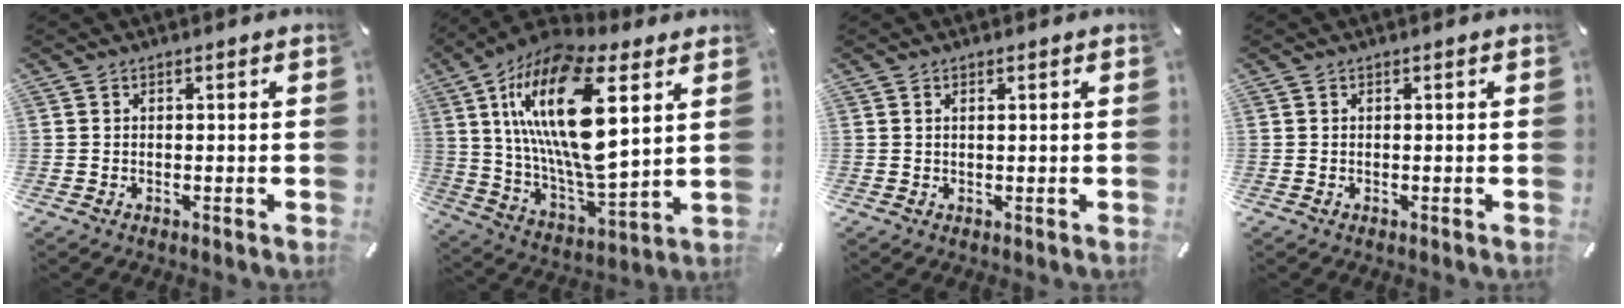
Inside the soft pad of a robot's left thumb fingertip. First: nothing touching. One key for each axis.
{"total": 24.4, "fx": 9.3, "fy": 9.8, "fz": 20.3, "tx": -0.430, "ty": -0.049, "tz": 0.150}
{"total": 0.8, "fx": 0.3, "fy": 0.2, "fz": 0.7, "tx": -0.012, "ty": 0.002, "tz": 0.005}
{"total": 0.0}